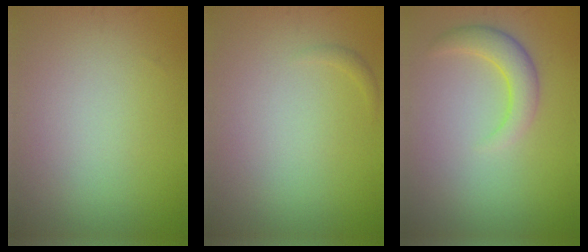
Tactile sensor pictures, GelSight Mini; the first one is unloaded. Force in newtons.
{"total": 0.5, "press": 0.5, "slide": 0.1}
{"total": 2.9, "press": 2.9, "slide": 0.1}